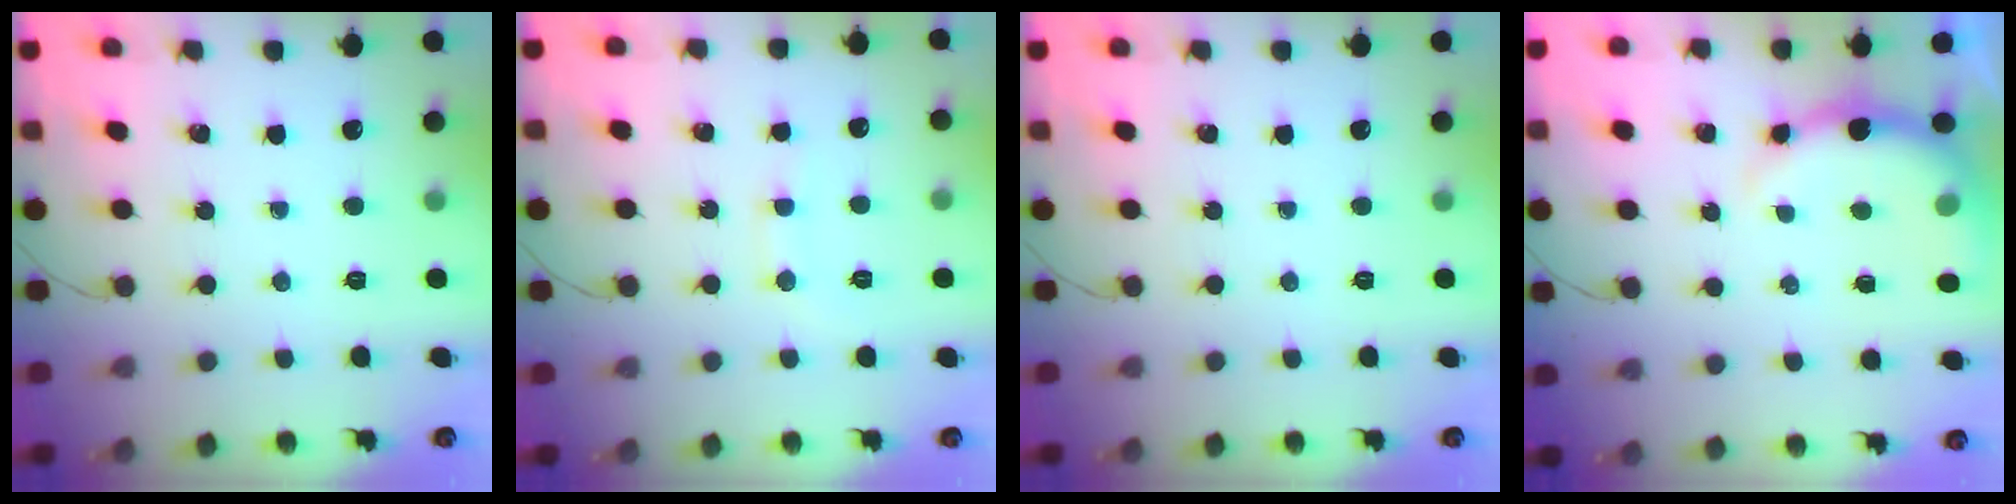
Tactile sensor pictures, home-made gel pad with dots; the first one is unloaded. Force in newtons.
{"total": 5.5, "press": 5.3, "slide": 1.6}
{"total": 0.0}
{"total": 6.9, "press": 6.8, "slide": 1.3}